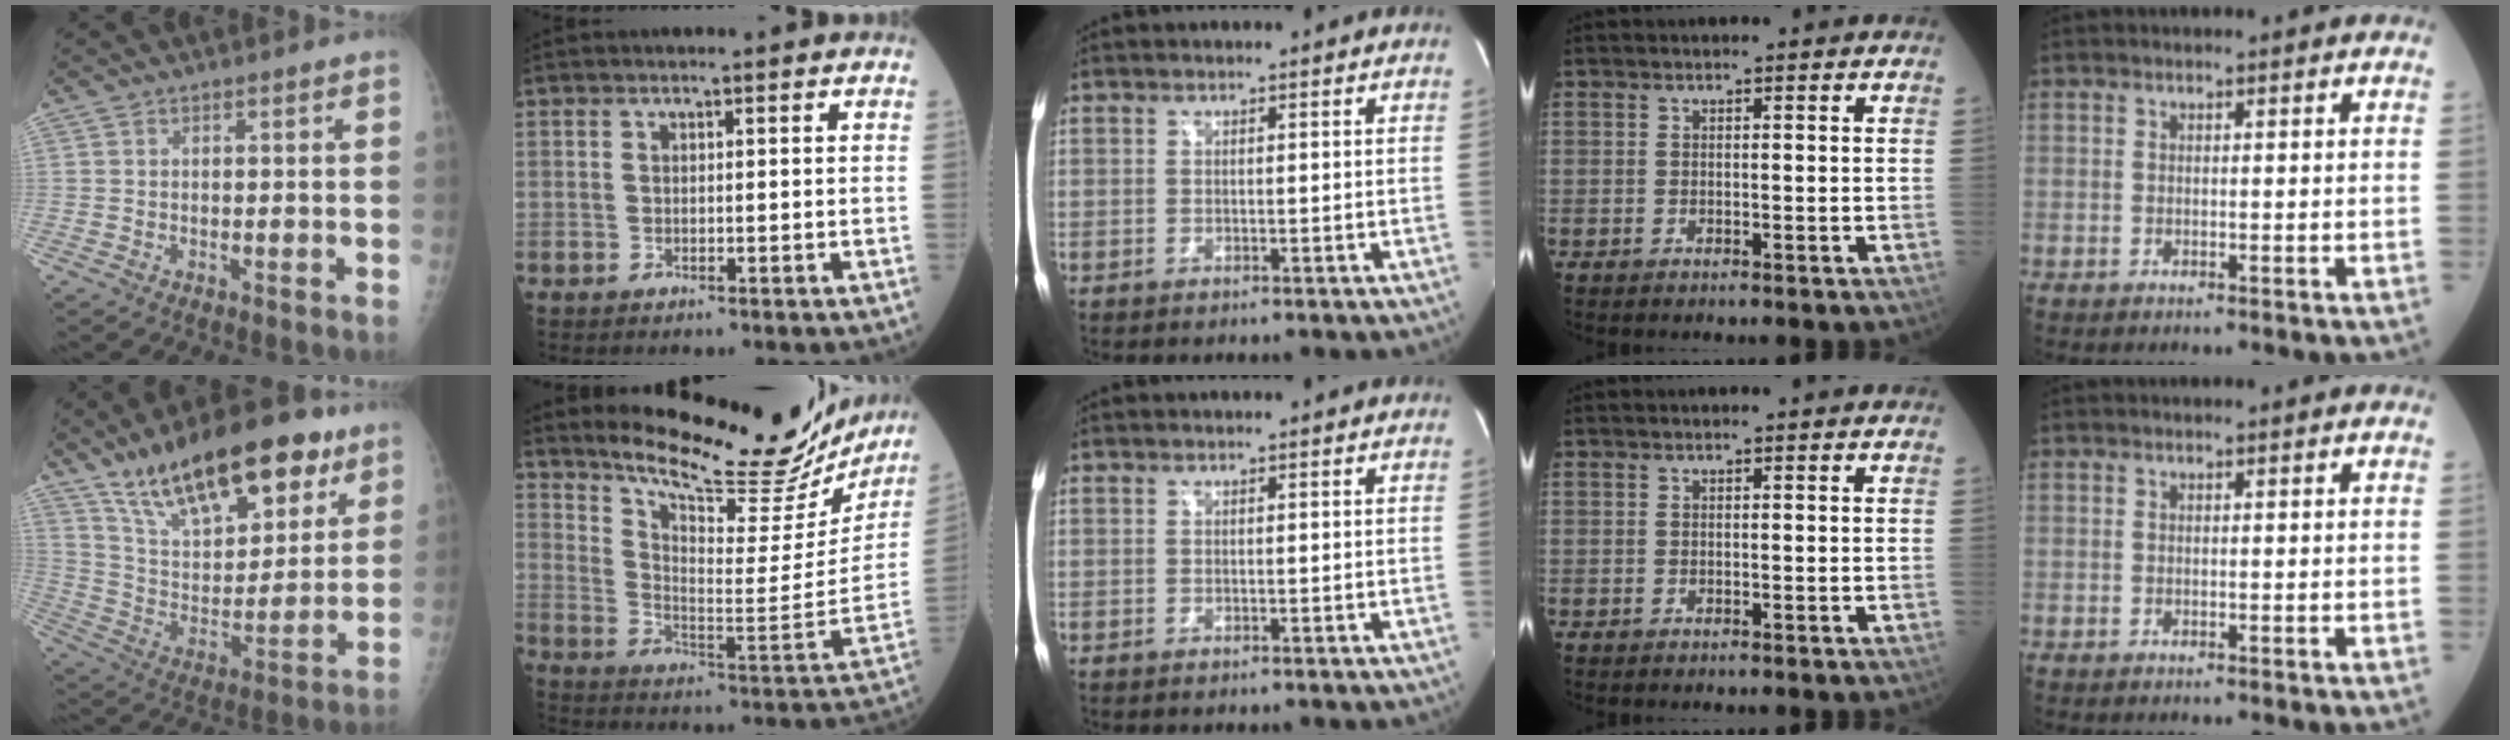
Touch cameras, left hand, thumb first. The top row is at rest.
{"thumb": {"total": 25.3, "force": [15.9, 10.7, 16.5], "torque": [-0.227, -0.040, 0.269]}, "index": {"total": 24.0, "force": [21.7, 4.4, 9.3], "torque": [-0.148, -0.065, 0.294]}}